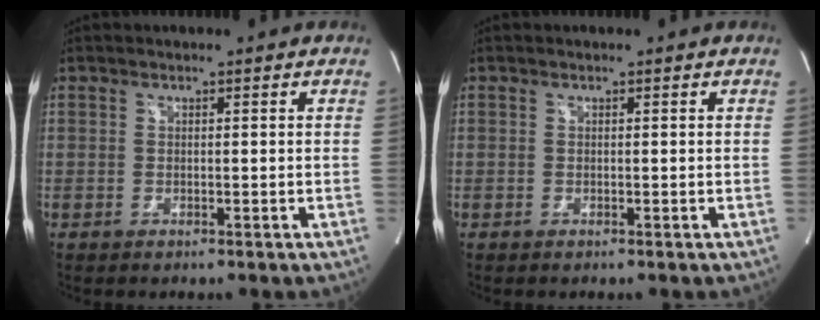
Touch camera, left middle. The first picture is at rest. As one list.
[{"total": 0.0}]